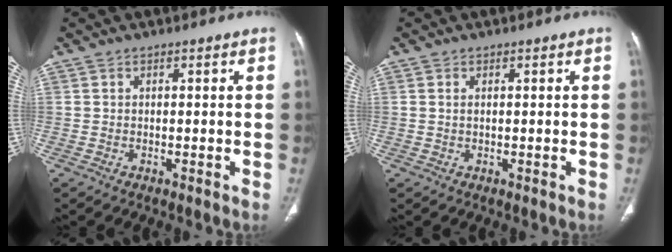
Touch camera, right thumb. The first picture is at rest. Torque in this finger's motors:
{"motor_torque": [0.16, -0.39, 0.35, -0.03, -0.03]}